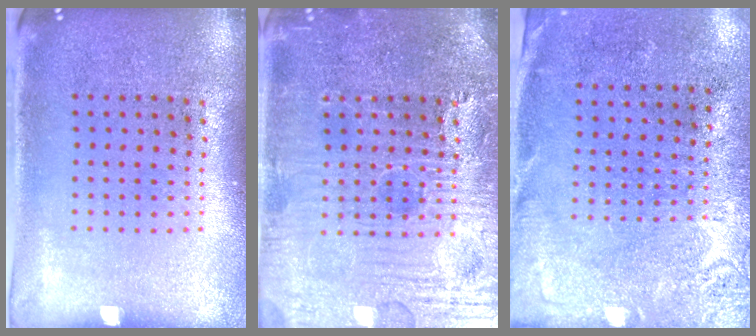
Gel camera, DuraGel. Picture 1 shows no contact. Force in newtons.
{"total": 4.6, "press": 4.6, "slide": 0.4}
{"total": 2.8, "press": 2.3, "slide": 1.5}